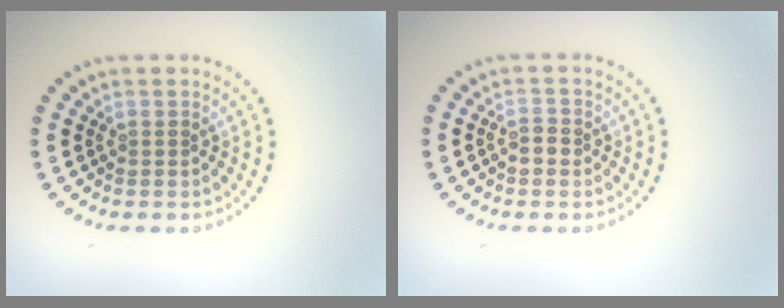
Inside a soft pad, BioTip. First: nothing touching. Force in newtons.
{"total": 1.2, "press": 1.2, "slide": 0.2}